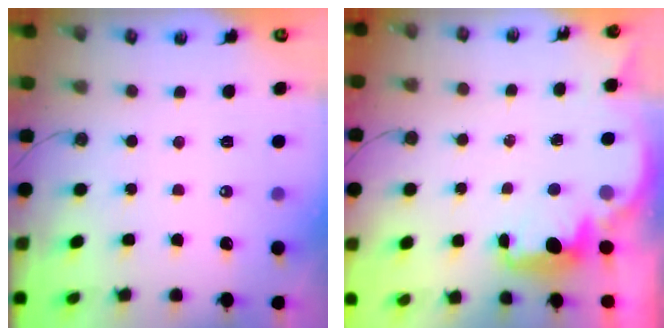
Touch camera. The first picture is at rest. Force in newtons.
{"total": 2.5, "press": 2.4, "slide": 0.8}